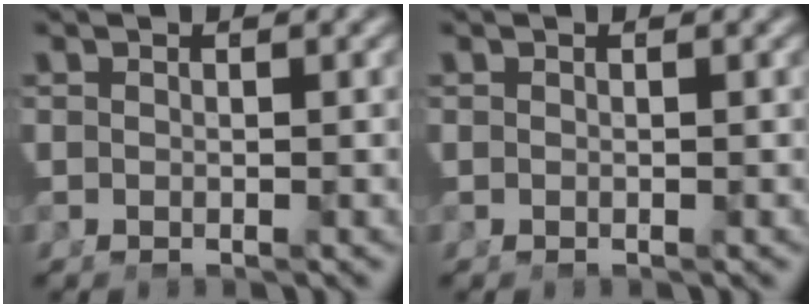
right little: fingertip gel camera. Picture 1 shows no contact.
{"total": 0.0}